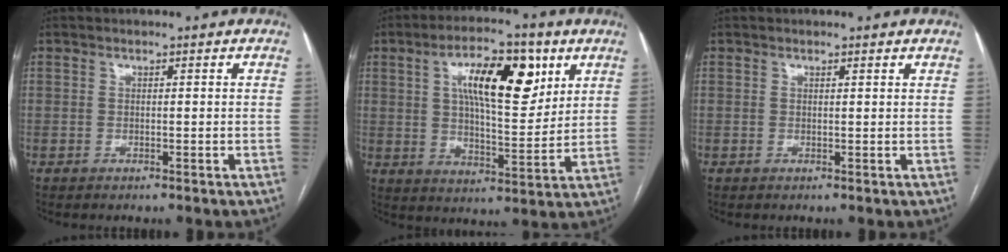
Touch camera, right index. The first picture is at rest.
{"total": 14.0, "force": [5.6, 4.7, 12.0], "torque": [-0.198, 0.014, 0.090]}
{"total": 0.9, "force": [0.8, 0.1, 0.2], "torque": [-0.015, 0.002, 0.006]}